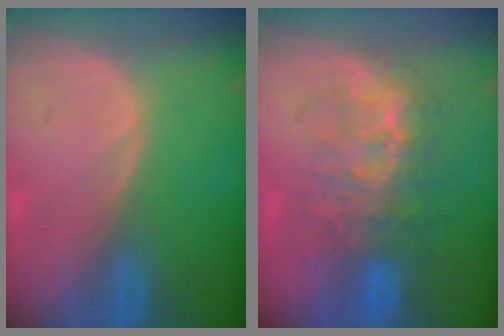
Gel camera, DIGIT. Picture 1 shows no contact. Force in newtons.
{"total": 7.9, "press": 7.8, "slide": 1.5}